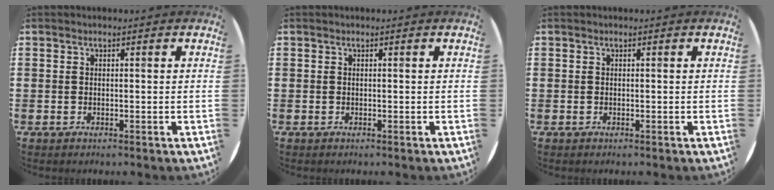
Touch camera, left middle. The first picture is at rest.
{"total": 0.0}
{"total": 0.0}